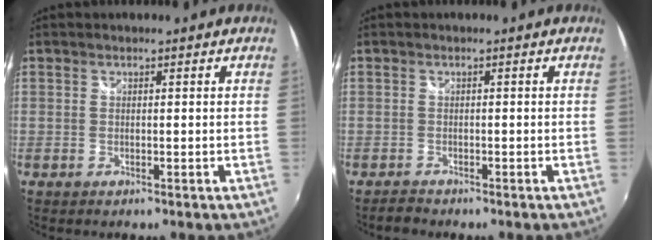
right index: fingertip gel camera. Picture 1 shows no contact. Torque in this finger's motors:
{"motor_torque": [-0.29, 0.03, -0.57, -0.20]}